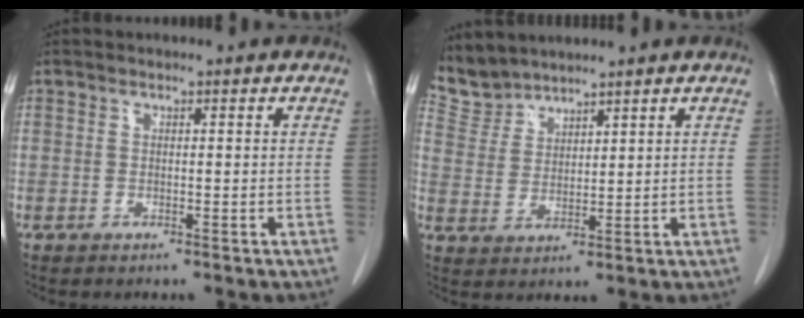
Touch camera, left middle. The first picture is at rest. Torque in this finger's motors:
{"motor_torque": [0.12, -0.22, -0.09, -0.04]}